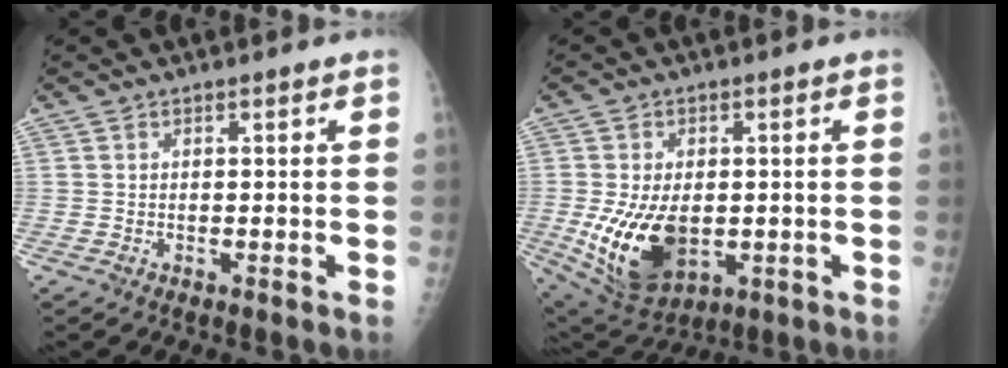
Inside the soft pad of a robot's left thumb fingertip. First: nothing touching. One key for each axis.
{"total": 14.0, "fx": -2.2, "fy": 8.5, "fz": 10.8, "tx": -0.186, "ty": -0.010, "tz": -0.014}